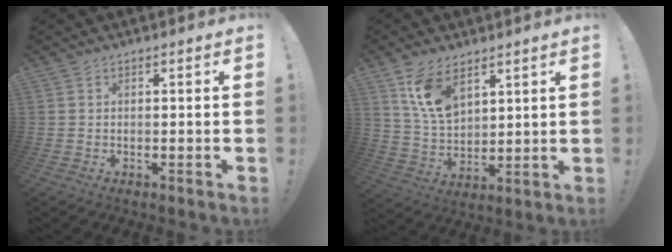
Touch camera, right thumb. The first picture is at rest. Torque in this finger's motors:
{"motor_torque": [0.79, 0.93, 0.11, 0.20, 0.07]}